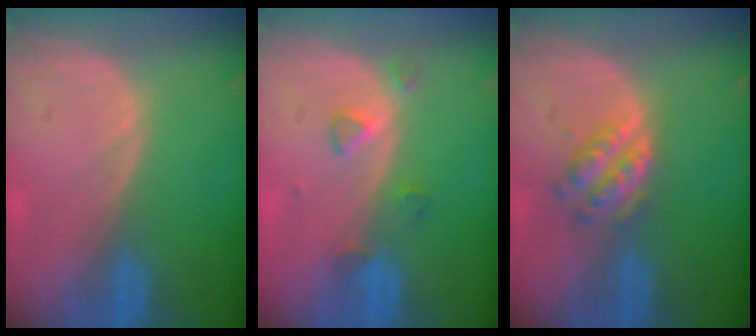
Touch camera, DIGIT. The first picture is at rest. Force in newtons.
{"total": 3.0, "press": 2.8, "slide": 0.9}
{"total": 4.3, "press": 4.3, "slide": 0.6}